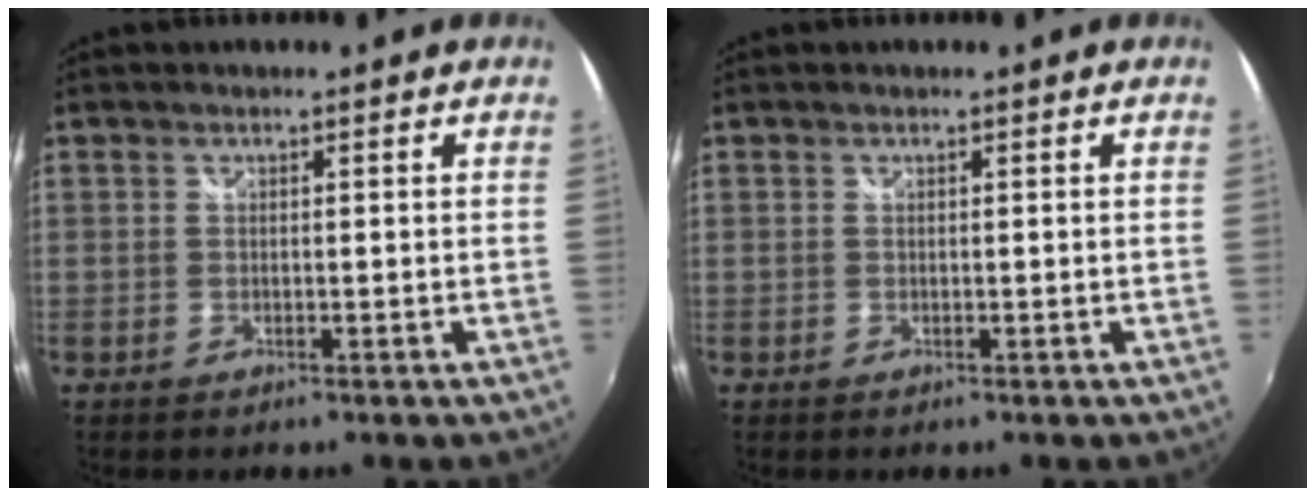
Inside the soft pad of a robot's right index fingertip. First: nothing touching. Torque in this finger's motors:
{"motor_torque": [-0.04, 0.19, -0.04, -0.01]}